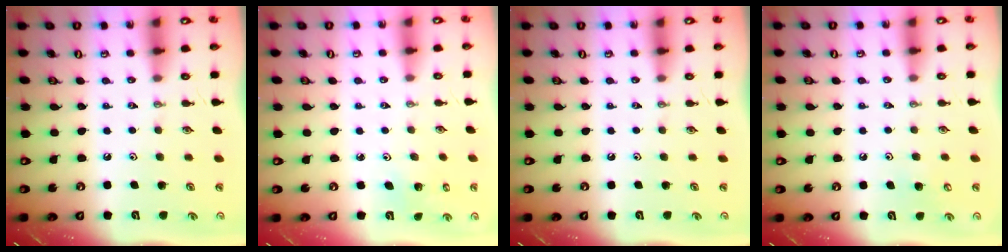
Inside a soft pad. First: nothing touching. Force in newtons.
{"total": 2.5, "press": 2.5, "slide": 0.2}
{"total": 0.0}
{"total": 5.1, "press": 5.1, "slide": 0.4}